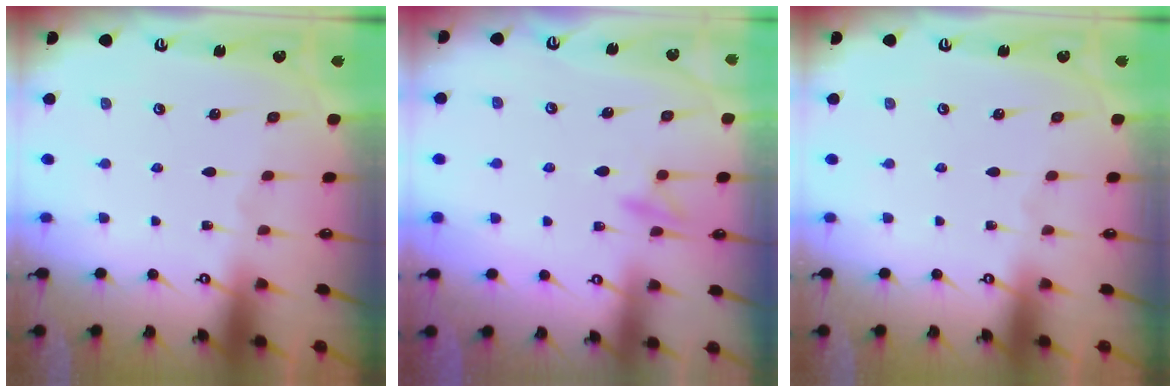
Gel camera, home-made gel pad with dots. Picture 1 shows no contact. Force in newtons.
{"total": 8.9, "press": 8.9, "slide": 0.8}
{"total": 0.0}